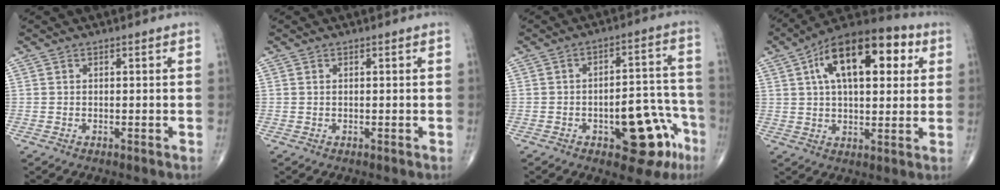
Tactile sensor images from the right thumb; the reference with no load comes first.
{"total": 0.0}
{"total": 13.7, "force": [-6.1, 6.3, 10.5], "torque": [-0.091, 0.047, -0.073]}
{"total": 19.8, "force": [6.5, 9.6, 16.0], "torque": [-0.226, 0.018, 0.096]}